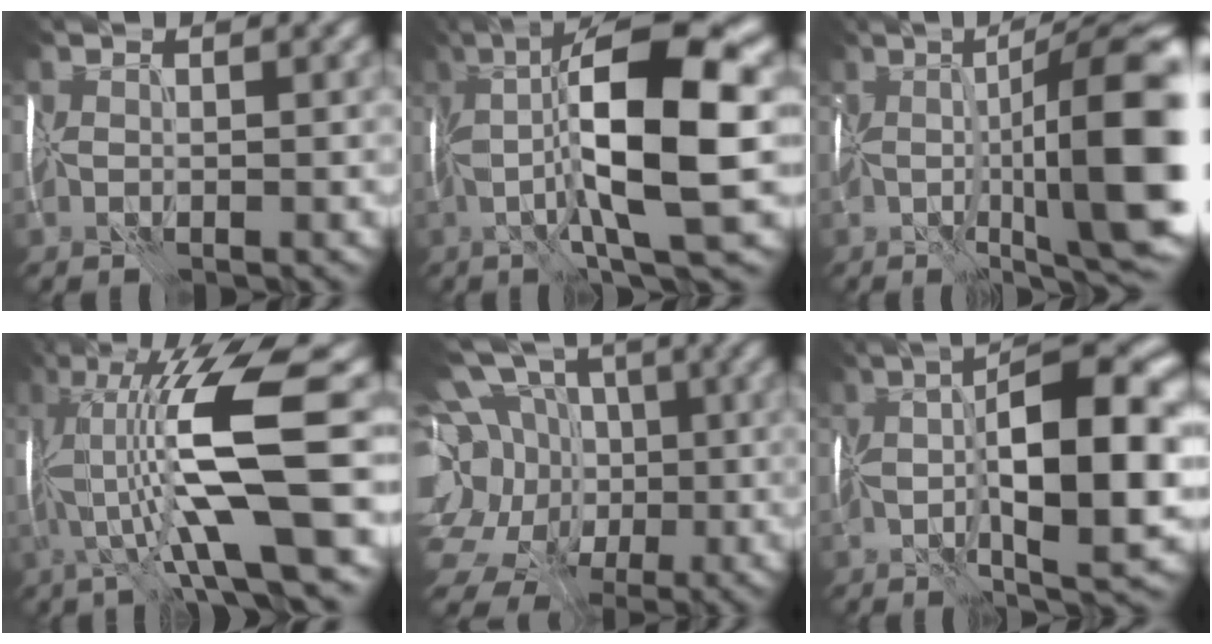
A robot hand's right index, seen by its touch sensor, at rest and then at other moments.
{"total": 12.7, "force": [0.9, 2.4, 12.5], "torque": [-0.216, 0.018, 0.015]}
{"total": 15.9, "force": [-1.0, 4.2, 15.3], "torque": [-0.196, -0.002, -0.003]}
{"total": 12.4, "force": [0.5, 1.9, 12.3], "torque": [-0.223, 0.016, 0.007]}
{"total": 16.1, "force": [-2.0, 13.9, 7.8], "torque": [-0.177, 0.011, -0.047]}
{"total": 13.3, "force": [0.2, 3.5, 12.9], "torque": [-0.204, 0.006, 0.011]}